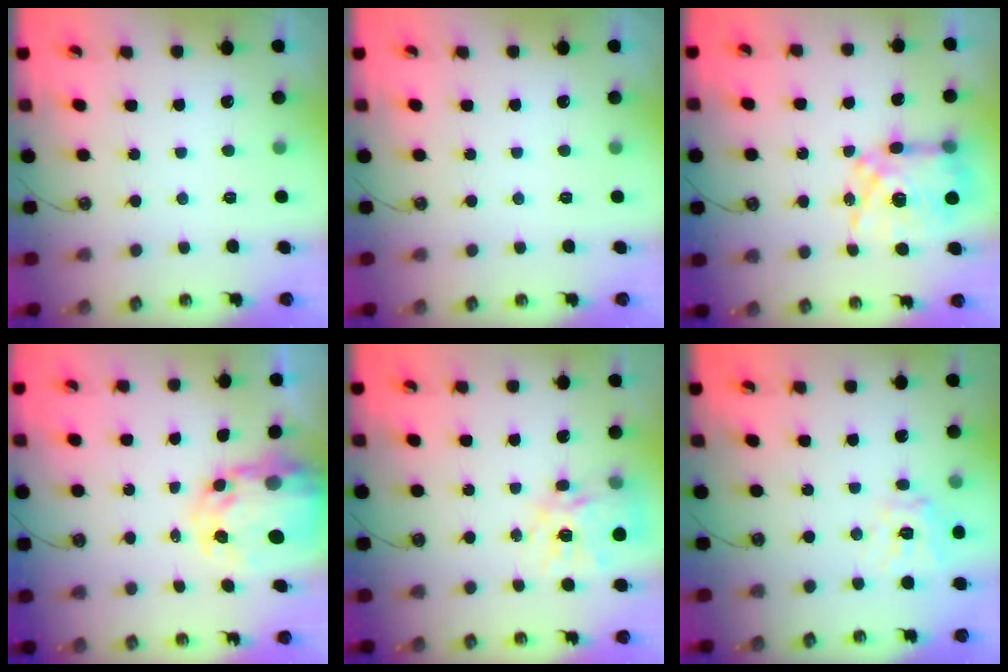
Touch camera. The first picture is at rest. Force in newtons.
{"total": 0.0}
{"total": 12.2, "press": 12.2, "slide": 1.2}
{"total": 8.5, "press": 8.5, "slide": 0.9}
{"total": 14.5, "press": 14.4, "slide": 1.2}
{"total": 12.5, "press": 12.4, "slide": 1.4}